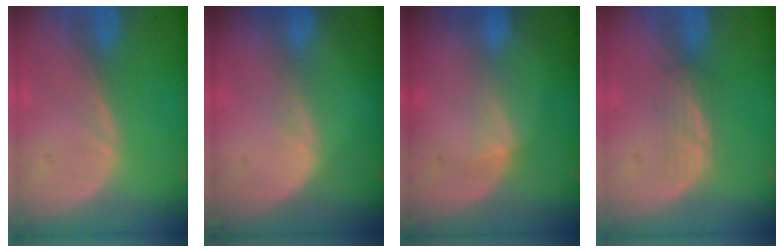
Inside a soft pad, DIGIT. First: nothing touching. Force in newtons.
{"total": 1.5, "press": 1.0, "slide": 1.1}
{"total": 2.4, "press": 2.1, "slide": 1.2}
{"total": 2.9, "press": 2.6, "slide": 1.4}